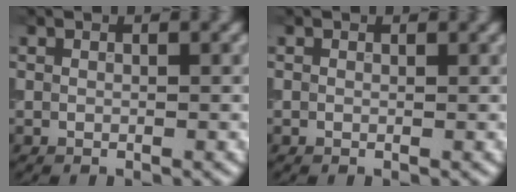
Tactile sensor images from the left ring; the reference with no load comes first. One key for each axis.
{"total": 0.0}